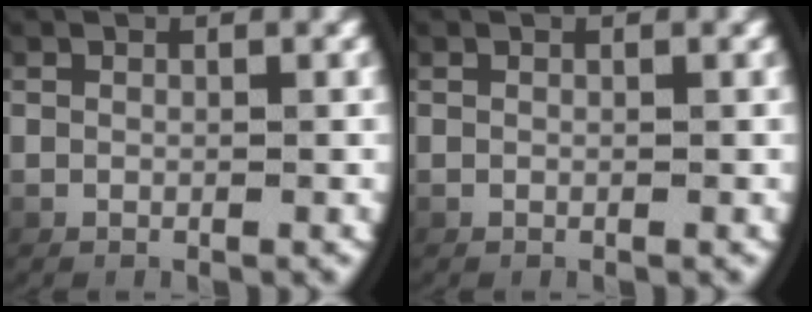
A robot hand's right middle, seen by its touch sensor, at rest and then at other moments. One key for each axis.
{"total": 0.0}